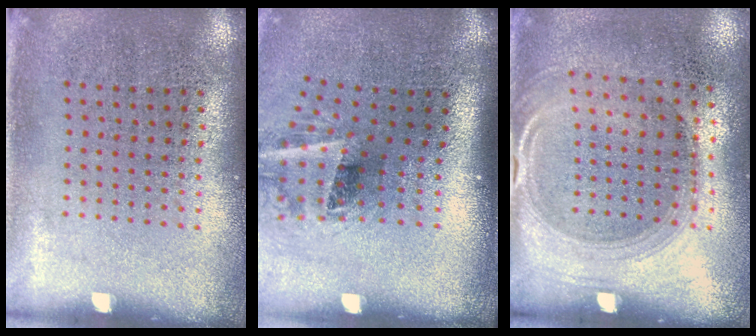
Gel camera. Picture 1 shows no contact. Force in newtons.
{"total": 2.0, "press": 1.2, "slide": 1.6}
{"total": 1.5, "press": 1.3, "slide": 0.8}